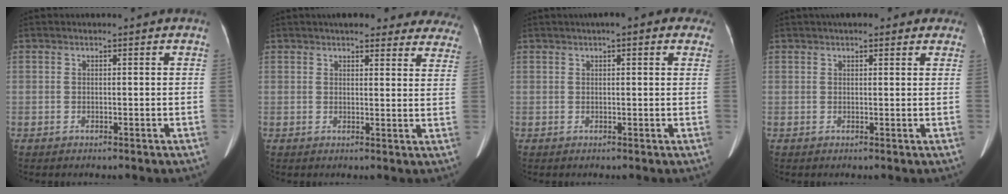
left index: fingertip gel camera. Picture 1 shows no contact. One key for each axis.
{"total": 18.2, "fx": 16.1, "fy": 4.8, "fz": 6.9, "tx": -0.059, "ty": -0.001, "tz": 0.169}
{"total": 5.1, "fx": 3.1, "fy": 1.3, "fz": 3.8, "tx": -0.038, "ty": 0.025, "tz": 0.028}
{"total": 6.5, "fx": 4.9, "fy": 2.2, "fz": 3.7, "tx": -0.037, "ty": 0.025, "tz": 0.058}